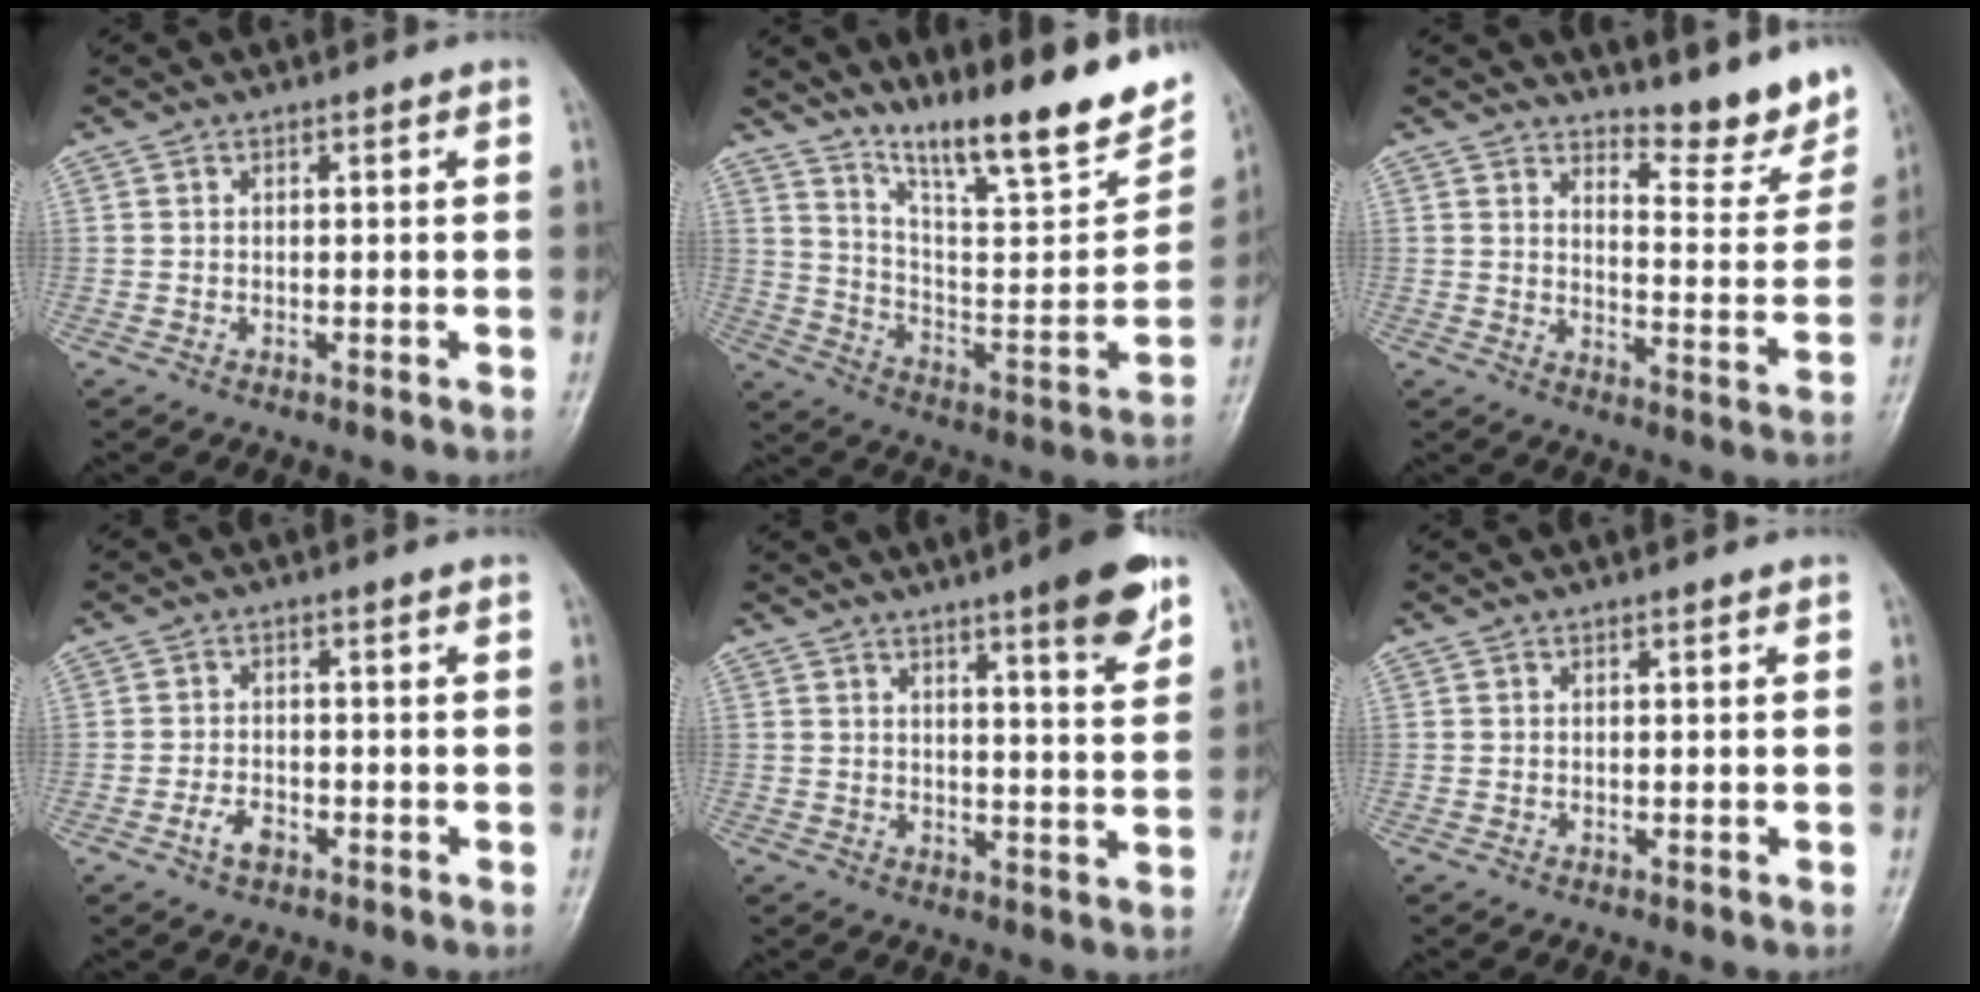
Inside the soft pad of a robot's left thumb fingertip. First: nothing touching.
{"total": 21.4, "force": [15.7, 4.0, 14.1], "torque": [-0.180, -0.083, 0.256]}
{"total": 9.8, "force": [8.8, 2.1, 3.6], "torque": [-0.023, -0.092, 0.116]}
{"total": 2.9, "force": [-1.6, 1.6, 1.8], "torque": [-0.037, 0.012, -0.029]}
{"total": 9.0, "force": [5.6, 1.2, 7.0], "torque": [-0.085, -0.031, 0.074]}
{"total": 0.0}